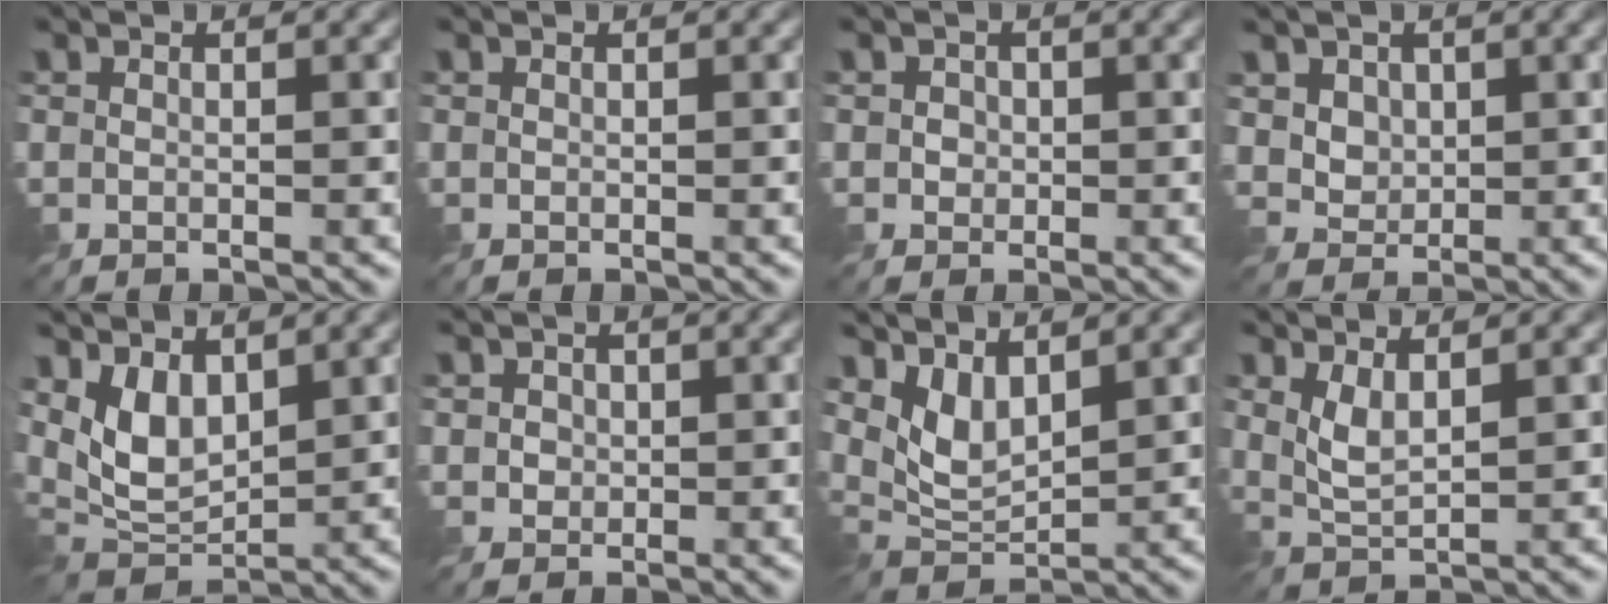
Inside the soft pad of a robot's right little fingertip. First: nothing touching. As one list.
[{"total": 0.0}, {"total": 1.3, "force": [0.1, 1.2, 0.4], "torque": [-0.011, 0.000, 0.006]}, {"total": 3.1, "force": [1.3, 2.5, 1.4], "torque": [-0.050, -0.004, 0.039]}, {"total": 5.2, "force": [2.2, 2.7, 3.9], "torque": [-0.080, -0.014, 0.044]}, {"total": 1.5, "force": [0.5, 1.3, 0.5], "torque": [-0.021, 0.001, 0.016]}, {"total": 4.3, "force": [2.3, 1.9, 3.0], "torque": [-0.071, -0.013, 0.046]}, {"total": 2.3, "force": [1.1, 0.6, 1.9], "torque": [-0.048, -0.009, 0.025]}]